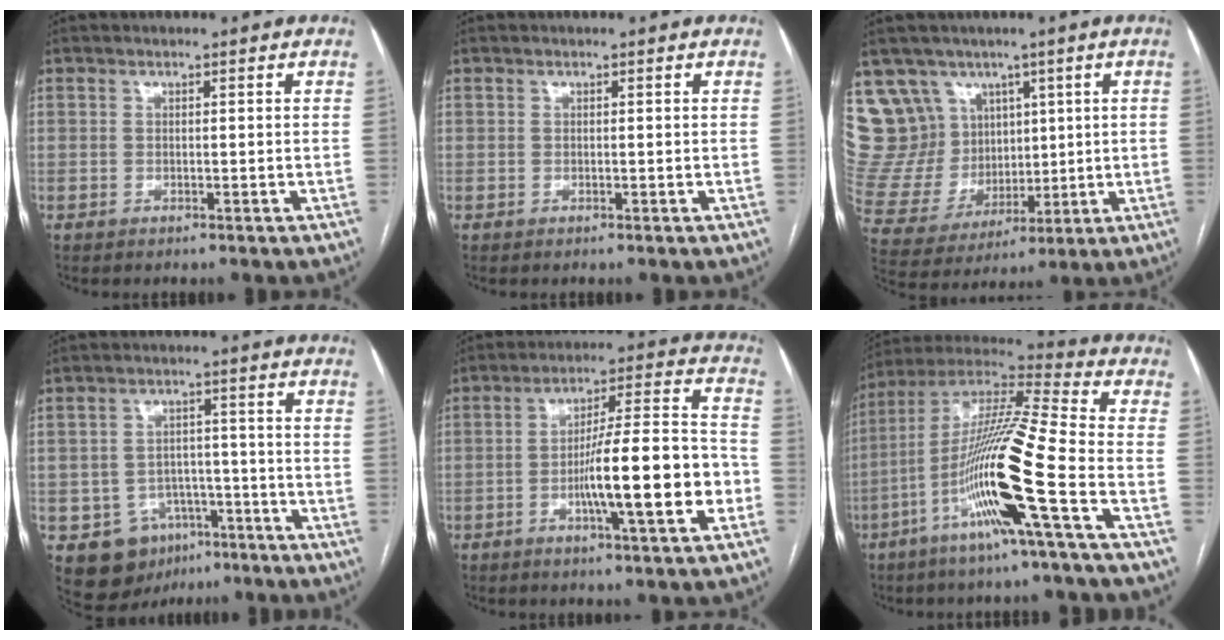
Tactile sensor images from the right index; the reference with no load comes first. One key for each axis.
{"total": 0.0}
{"total": 14.8, "fx": 8.3, "fy": 11.7, "fz": 3.7, "tx": -0.094, "ty": 0.057, "tz": 0.188}
{"total": 8.9, "fx": -4.6, "fy": 7.2, "fz": 2.8, "tx": -0.044, "ty": 0.020, "tz": -0.058}
{"total": 15.6, "fx": -4.4, "fy": 1.3, "fz": 14.9, "tx": -0.236, "ty": 0.011, "tz": -0.066}
{"total": 18.4, "fx": -6.6, "fy": -0.9, "fz": 17.2, "tx": -0.335, "ty": -0.009, "tz": -0.133}